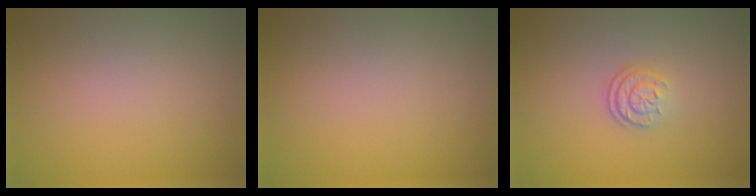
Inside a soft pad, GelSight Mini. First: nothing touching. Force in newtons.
{"total": 0.0}
{"total": 2.3, "press": 1.7, "slide": 1.5}